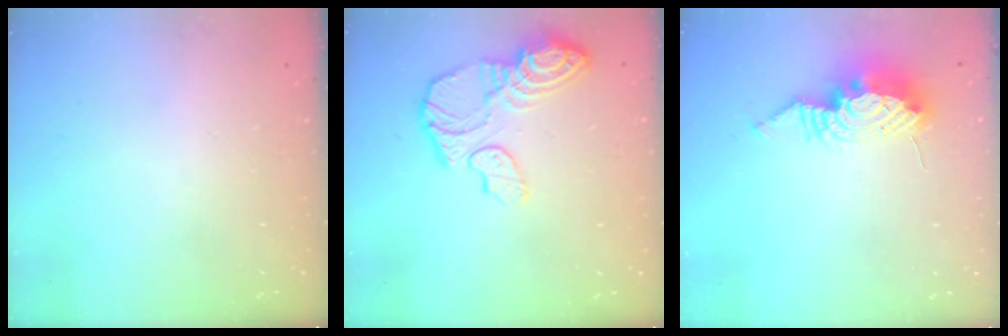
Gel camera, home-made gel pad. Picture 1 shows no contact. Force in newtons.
{"total": 14.3, "press": 14.3, "slide": 1.0}
{"total": 13.9, "press": 13.8, "slide": 1.2}